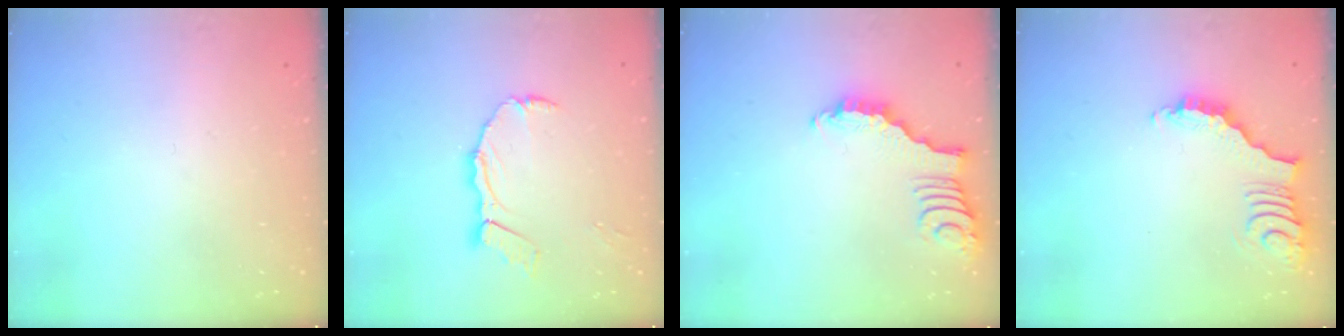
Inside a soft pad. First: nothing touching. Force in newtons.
{"total": 8.6, "press": 8.6, "slide": 0.9}
{"total": 2.9, "press": 2.8, "slide": 0.4}
{"total": 4.0, "press": 3.9, "slide": 0.7}